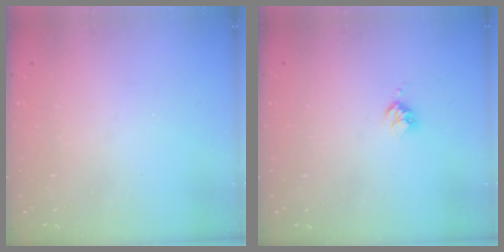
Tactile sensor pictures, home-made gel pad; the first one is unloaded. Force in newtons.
{"total": 2.5, "press": 2.5, "slide": 0.3}